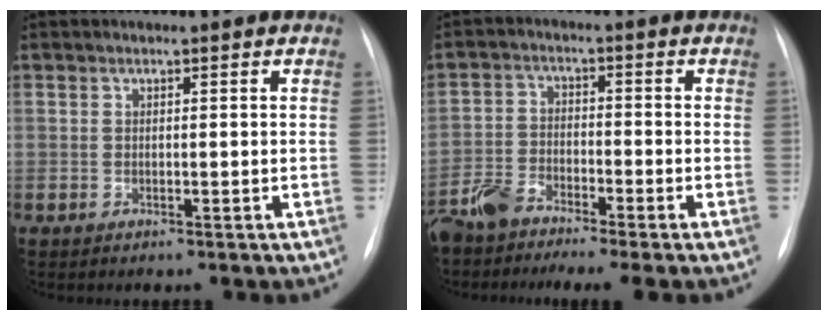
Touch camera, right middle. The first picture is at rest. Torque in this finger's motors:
{"motor_torque": [0.01, -0.26, 0.17, 0.03]}